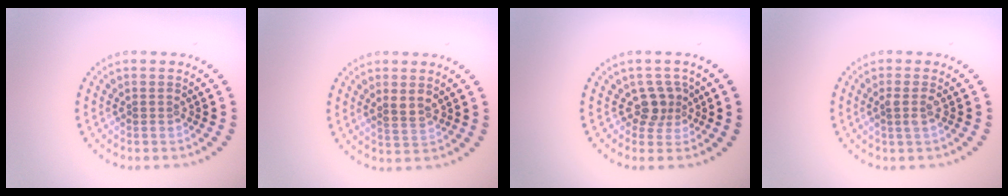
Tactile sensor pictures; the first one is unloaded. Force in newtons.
{"total": 1.7, "press": 1.6, "slide": 0.6}
{"total": 2.2, "press": 1.8, "slide": 1.4}
{"total": 1.3, "press": 1.2, "slide": 0.6}